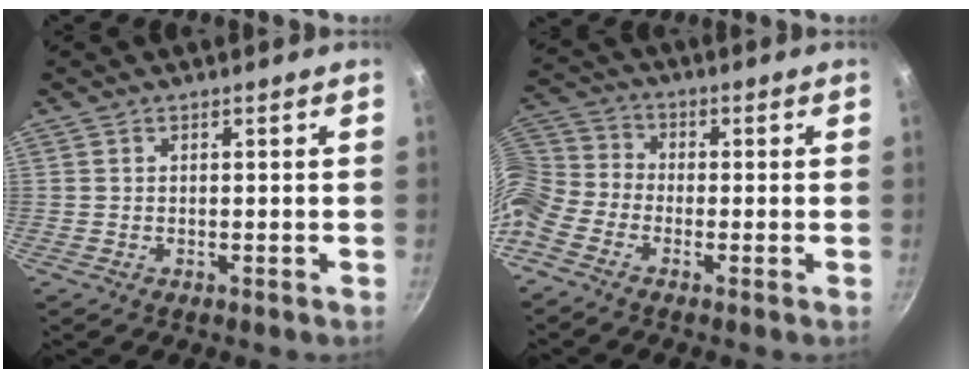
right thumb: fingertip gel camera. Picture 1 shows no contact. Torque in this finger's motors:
{"motor_torque": [1.10, 1.49, 0.80, -0.79, 0.26]}